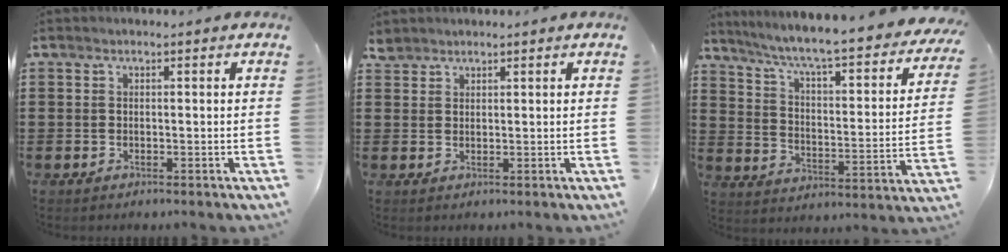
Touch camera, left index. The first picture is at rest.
{"total": 1.8, "force": [1.7, 0.6, 0.2], "torque": [-0.008, 0.003, 0.034]}
{"total": 6.1, "force": [5.0, -0.2, 3.5], "torque": [-0.091, -0.048, 0.075]}